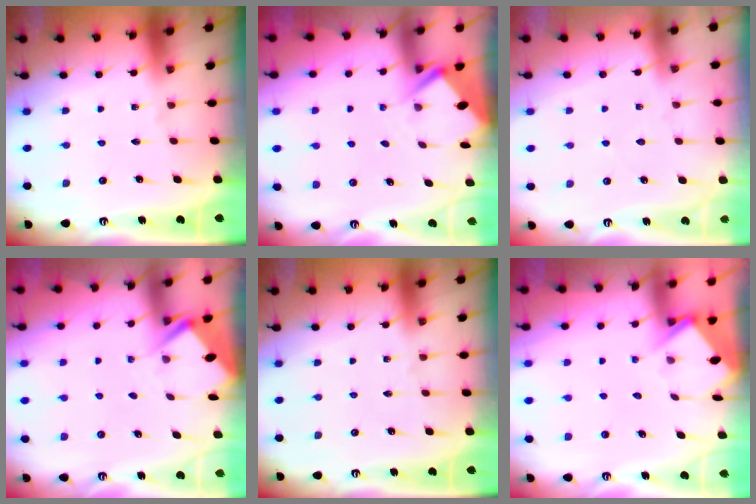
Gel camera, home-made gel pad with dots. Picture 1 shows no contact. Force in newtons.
{"total": 2.9, "press": 2.9, "slide": 0.3}
{"total": 2.3, "press": 2.3, "slide": 0.3}
{"total": 2.8, "press": 2.8, "slide": 0.3}
{"total": 0.0}
{"total": 3.9, "press": 3.9, "slide": 0.4}